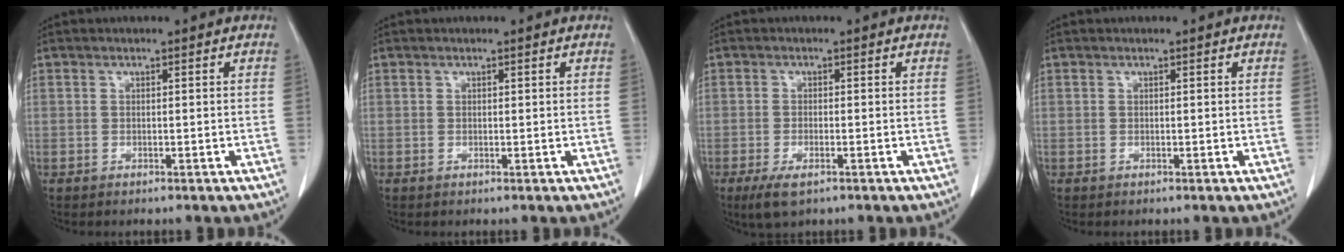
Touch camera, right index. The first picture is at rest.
{"total": 0.0}
{"total": 4.0, "force": [-2.3, 1.2, 3.0], "torque": [-0.063, -0.007, -0.035]}
{"total": 0.0}